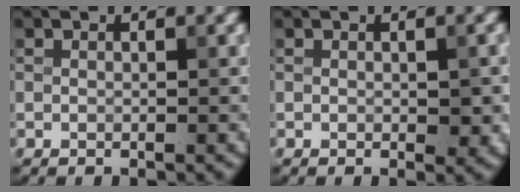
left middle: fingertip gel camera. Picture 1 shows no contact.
{"total": 1.6, "force": [-0.2, 0.8, 1.4], "torque": [-0.018, -0.004, -0.001]}